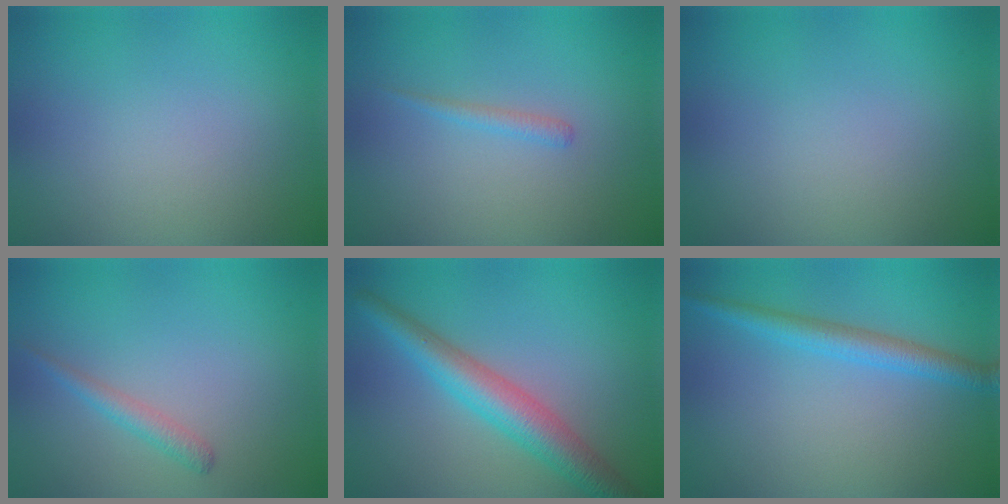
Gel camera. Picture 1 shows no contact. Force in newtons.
{"total": 0.9, "press": 0.9, "slide": 0.1}
{"total": 0.0}
{"total": 1.4, "press": 1.4, "slide": 0.2}
{"total": 4.9, "press": 4.9, "slide": 0.3}
{"total": 2.8, "press": 2.8, "slide": 0.2}